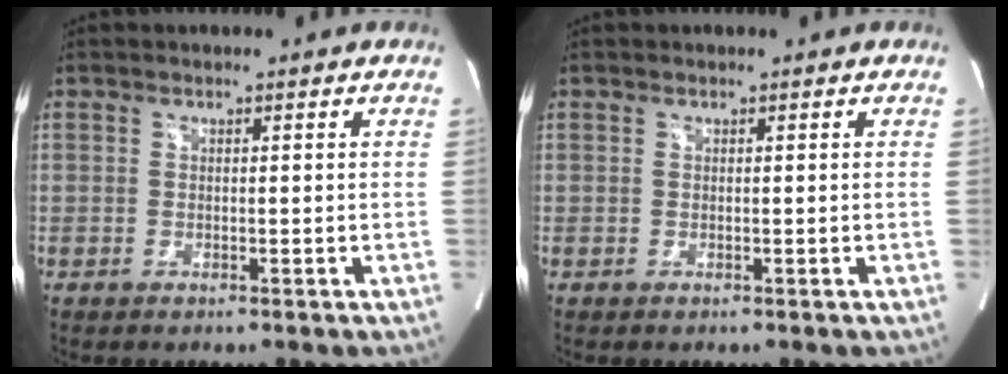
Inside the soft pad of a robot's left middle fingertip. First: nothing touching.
{"total": 0.0}